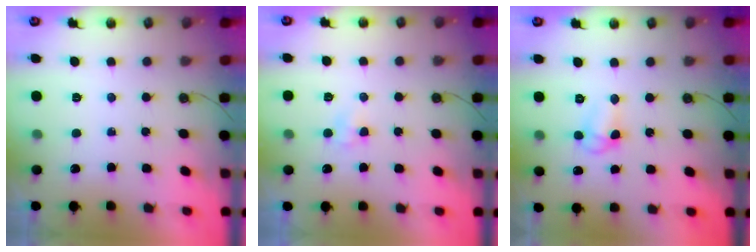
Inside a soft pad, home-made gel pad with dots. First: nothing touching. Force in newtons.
{"total": 3.1, "press": 3.0, "slide": 0.4}
{"total": 6.0, "press": 6.0, "slide": 0.4}